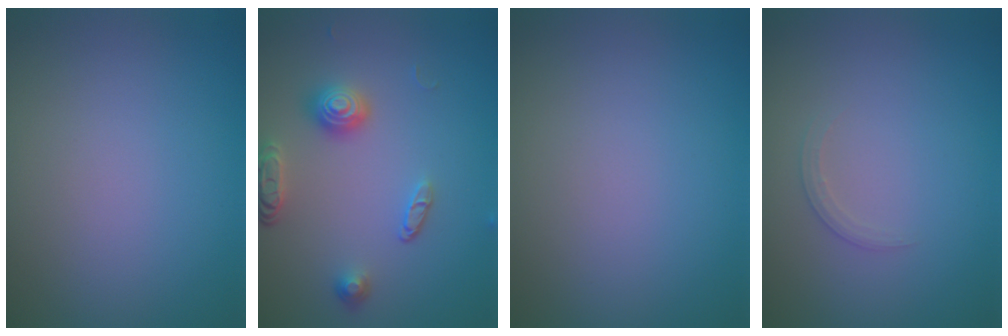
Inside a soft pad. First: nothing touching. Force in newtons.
{"total": 3.5, "press": 2.9, "slide": 1.9}
{"total": 0.0}
{"total": 1.0, "press": 1.0, "slide": 0.0}